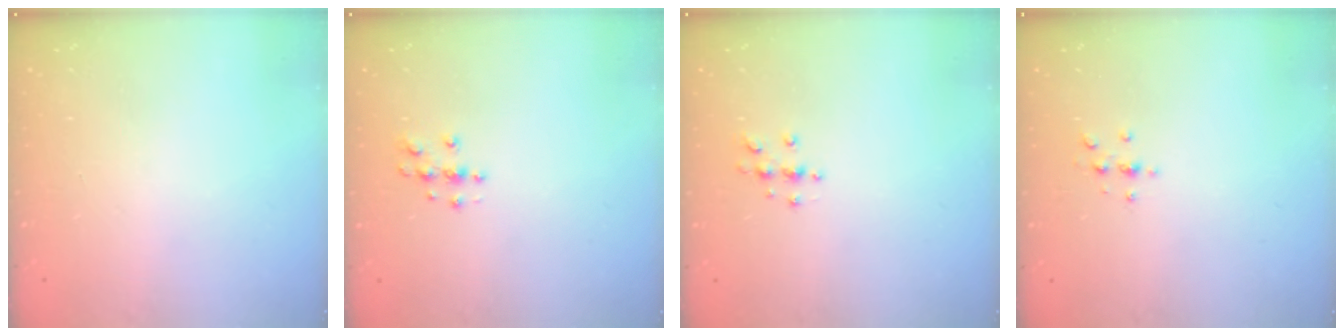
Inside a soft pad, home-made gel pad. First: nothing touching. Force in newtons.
{"total": 3.8, "press": 3.8, "slide": 0.4}
{"total": 6.3, "press": 6.3, "slide": 0.8}
{"total": 2.2, "press": 2.1, "slide": 0.2}